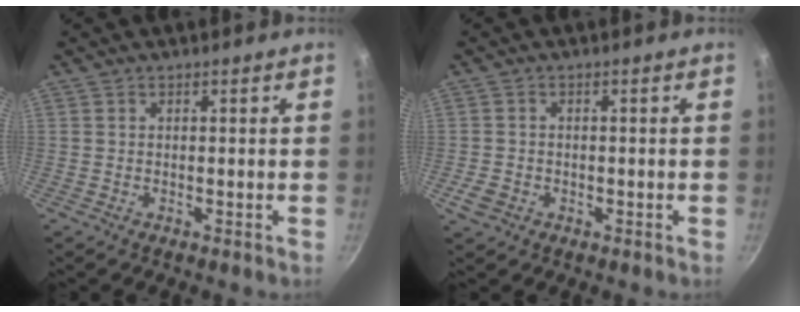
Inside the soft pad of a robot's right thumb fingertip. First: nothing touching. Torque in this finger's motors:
{"motor_torque": [0.42, 0.19, 0.28, 0.00, 0.00]}